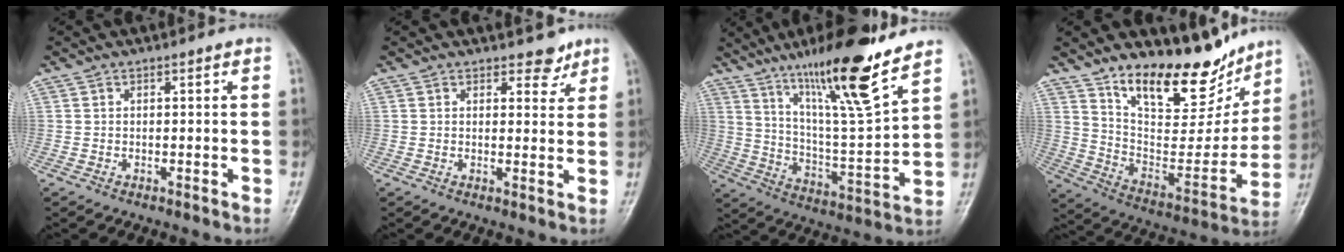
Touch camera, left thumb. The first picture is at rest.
{"total": 3.1, "force": [2.4, 1.7, 0.9], "torque": [0.011, -0.016, 0.032]}
{"total": 12.8, "force": [9.3, 1.8, 8.7], "torque": [-0.129, -0.072, 0.158]}
{"total": 19.9, "force": [14.9, 7.9, 10.5], "torque": [-0.099, -0.096, 0.249]}